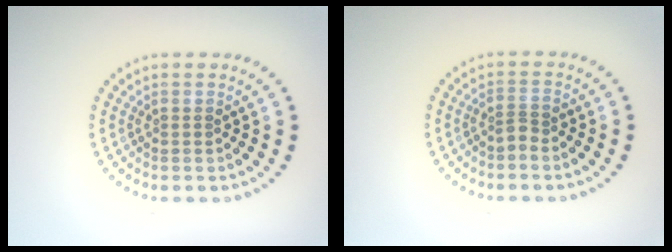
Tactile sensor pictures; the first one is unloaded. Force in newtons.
{"total": 1.1, "press": 0.7, "slide": 0.8}